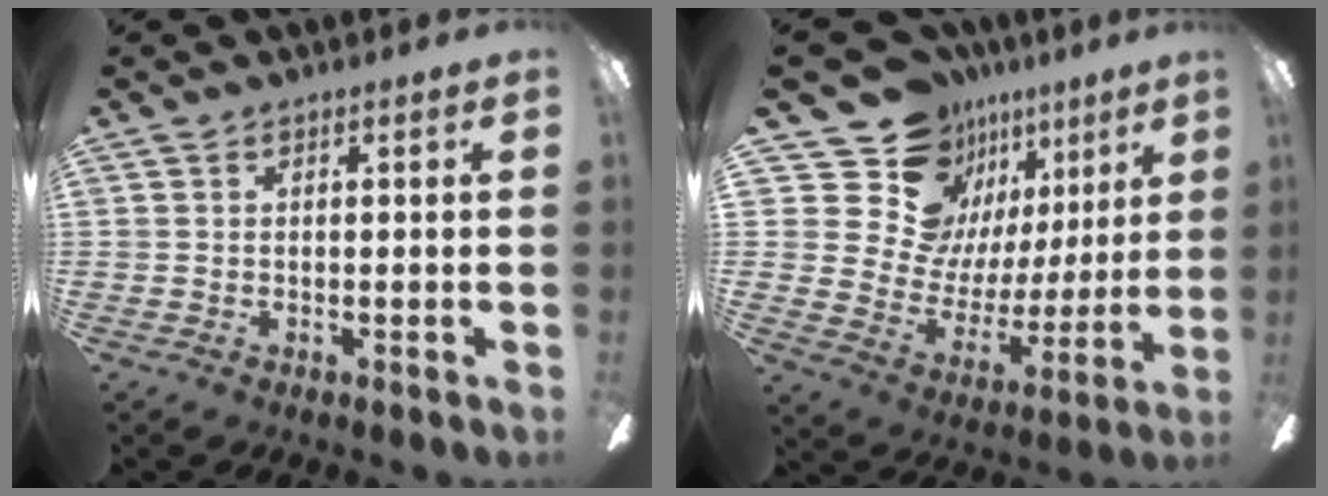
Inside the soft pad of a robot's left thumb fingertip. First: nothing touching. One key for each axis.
{"total": 16.7, "fx": 12.4, "fy": 10.7, "fz": 3.5, "tx": -0.086, "ty": -0.100, "tz": 0.249}